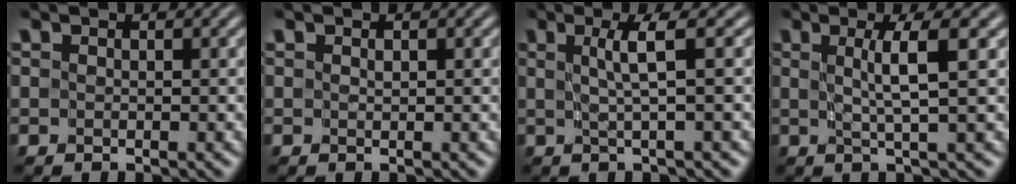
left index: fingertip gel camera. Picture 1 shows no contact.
{"total": 0.0}
{"total": 2.8, "force": [0.5, 0.1, 2.8], "torque": [-0.046, 0.000, 0.009]}
{"total": 3.6, "force": [0.8, 0.2, 3.5], "torque": [-0.052, 0.000, 0.013]}